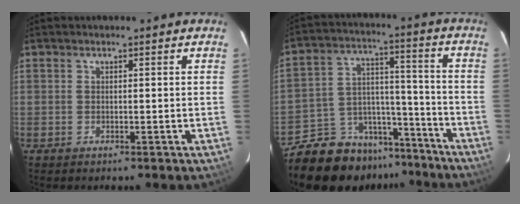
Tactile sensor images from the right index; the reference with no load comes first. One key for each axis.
{"total": 16.1, "fx": -13.1, "fy": 8.4, "fz": 4.3, "tx": -0.097, "ty": 0.055, "tz": -0.187}